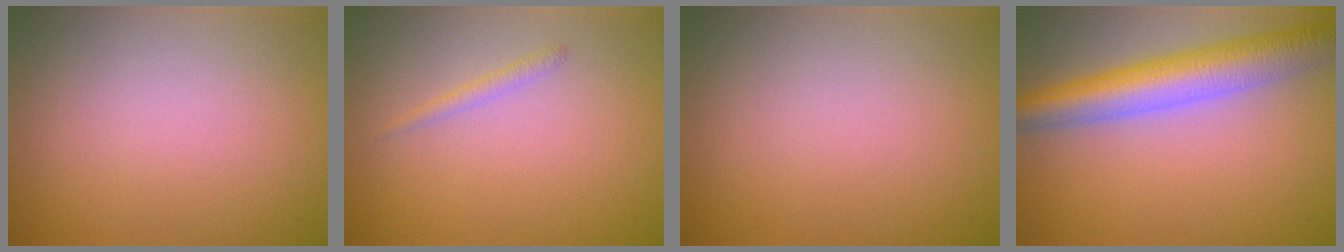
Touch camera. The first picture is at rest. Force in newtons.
{"total": 0.9, "press": 0.9, "slide": 0.0}
{"total": 0.0}
{"total": 7.1, "press": 7.1, "slide": 0.0}